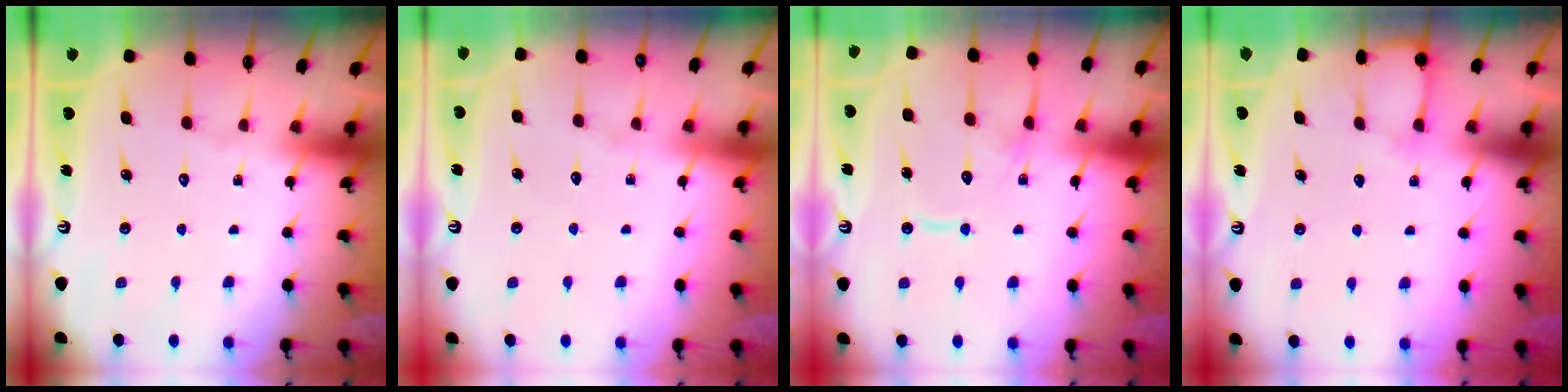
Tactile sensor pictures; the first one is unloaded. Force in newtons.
{"total": 2.7, "press": 2.6, "slide": 0.5}
{"total": 12.3, "press": 12.3, "slide": 1.2}
{"total": 4.4, "press": 4.4, "slide": 0.5}